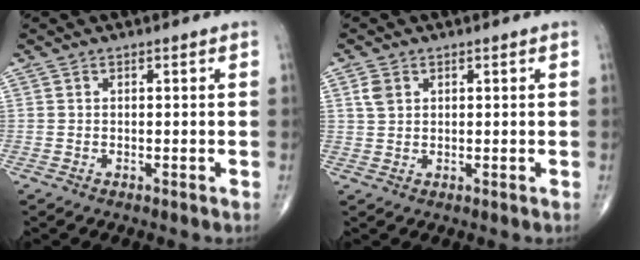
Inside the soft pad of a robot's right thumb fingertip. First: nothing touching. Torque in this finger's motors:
{"motor_torque": [-0.14, 0.44, -0.01, -0.09, 0.02]}